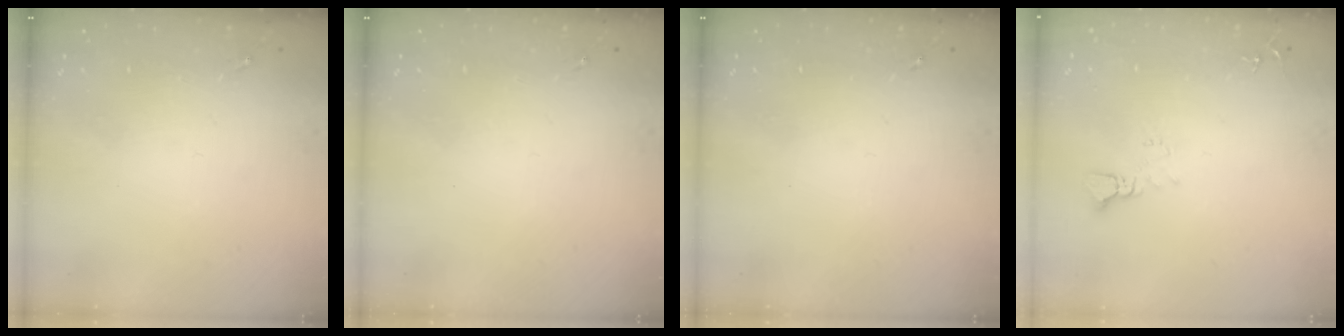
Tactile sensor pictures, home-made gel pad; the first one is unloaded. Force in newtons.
{"total": 0.0}
{"total": 0.0}
{"total": 3.4, "press": 3.4, "slide": 0.4}